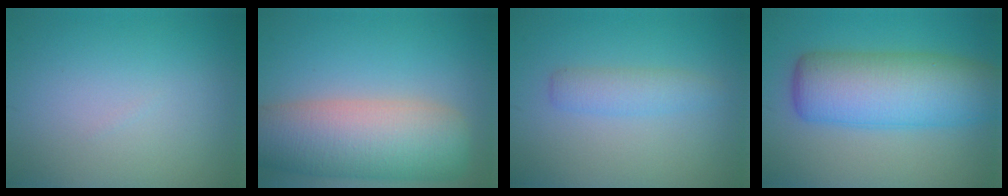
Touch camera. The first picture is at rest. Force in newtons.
{"total": 10.5, "press": 10.4, "slide": 0.5}
{"total": 2.1, "press": 2.1, "slide": 0.1}
{"total": 9.1, "press": 9.1, "slide": 0.5}